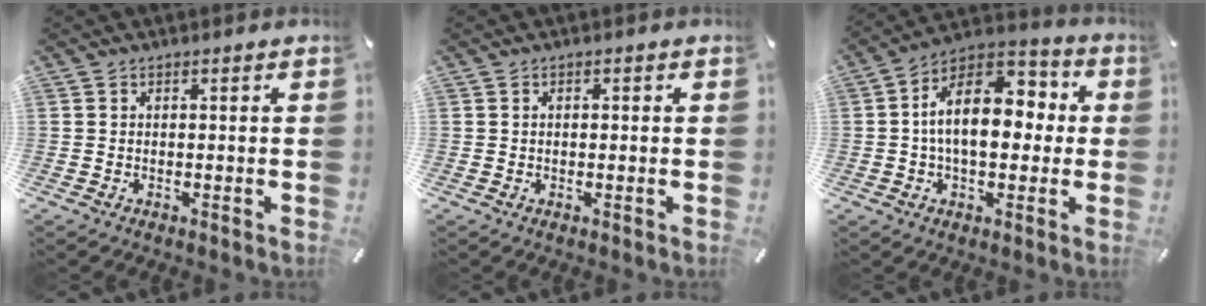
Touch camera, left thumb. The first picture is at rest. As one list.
[{"total": 0.7, "force": [-0.2, 0.3, 0.5], "torque": [-0.011, 0.000, -0.003]}, {"total": 15.4, "force": [1.1, 9.7, 11.9], "torque": [-0.197, 0.000, 0.016]}]